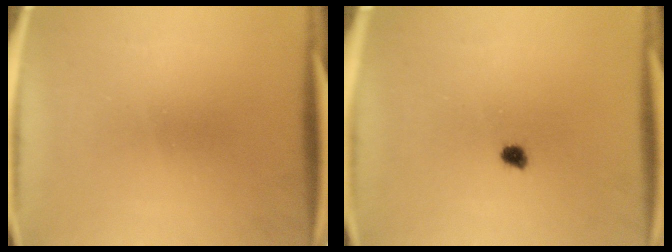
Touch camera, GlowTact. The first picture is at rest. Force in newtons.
{"total": 1.8}